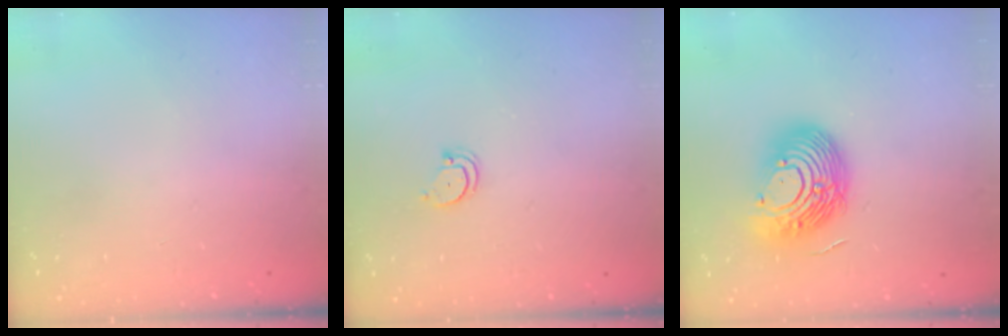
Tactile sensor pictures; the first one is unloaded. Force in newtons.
{"total": 2.4, "press": 2.4, "slide": 0.2}
{"total": 15.1, "press": 14.8, "slide": 2.7}